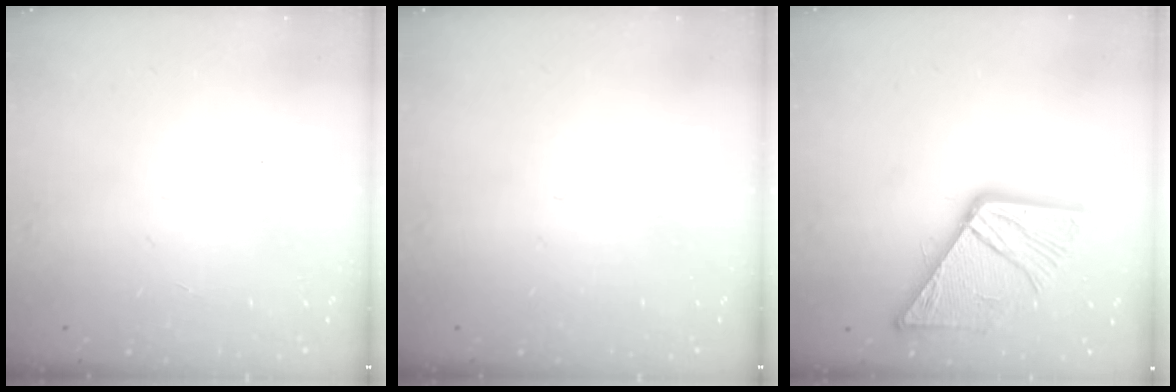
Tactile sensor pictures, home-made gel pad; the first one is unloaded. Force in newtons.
{"total": 0.0}
{"total": 15.2, "press": 15.1, "slide": 1.5}